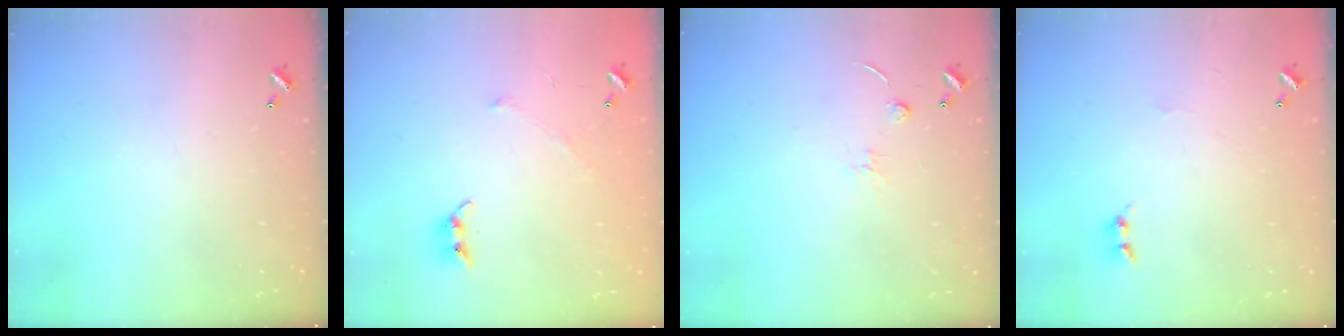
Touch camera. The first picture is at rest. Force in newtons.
{"total": 4.2, "press": 4.2, "slide": 0.9}
{"total": 1.3, "press": 1.2, "slide": 0.5}
{"total": 1.7, "press": 1.6, "slide": 0.5}